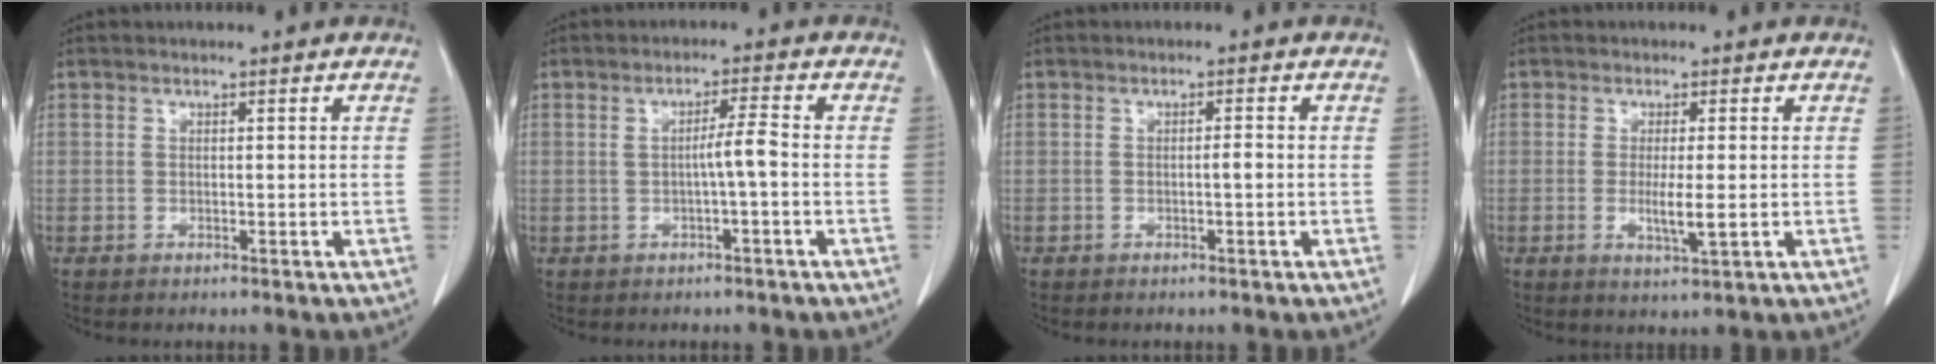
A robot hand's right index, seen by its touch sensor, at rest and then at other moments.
{"total": 3.2, "force": [-0.4, -0.3, 3.1], "torque": [-0.050, 0.002, -0.008]}
{"total": 1.0, "force": [-0.2, 0.0, 1.0], "torque": [-0.015, 0.001, -0.004]}
{"total": 3.7, "force": [-0.5, 0.3, 3.6], "torque": [-0.067, -0.008, -0.006]}